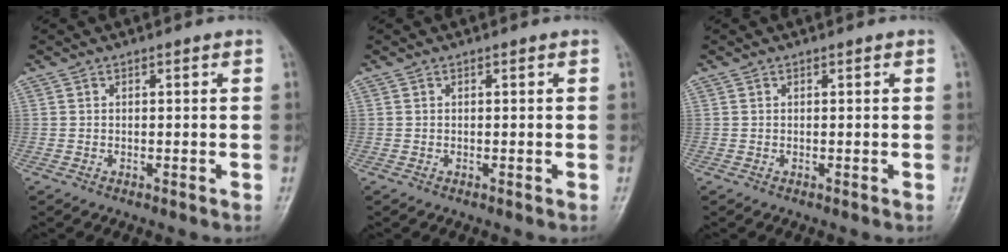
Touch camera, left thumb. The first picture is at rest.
{"total": 0.0}
{"total": 0.0}